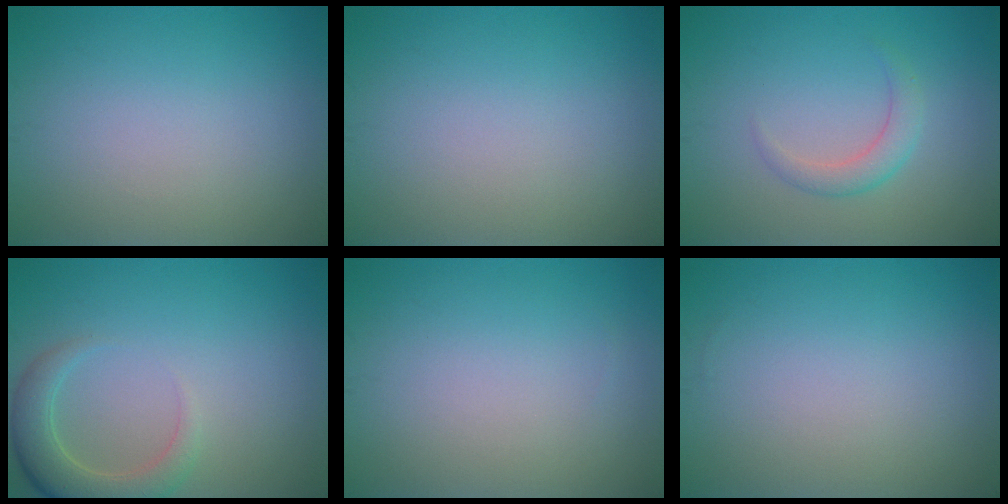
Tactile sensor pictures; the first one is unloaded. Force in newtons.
{"total": 0.0}
{"total": 2.0, "press": 2.0, "slide": 0.2}
{"total": 4.0, "press": 3.9, "slide": 0.5}
{"total": 0.0}
{"total": 0.0}